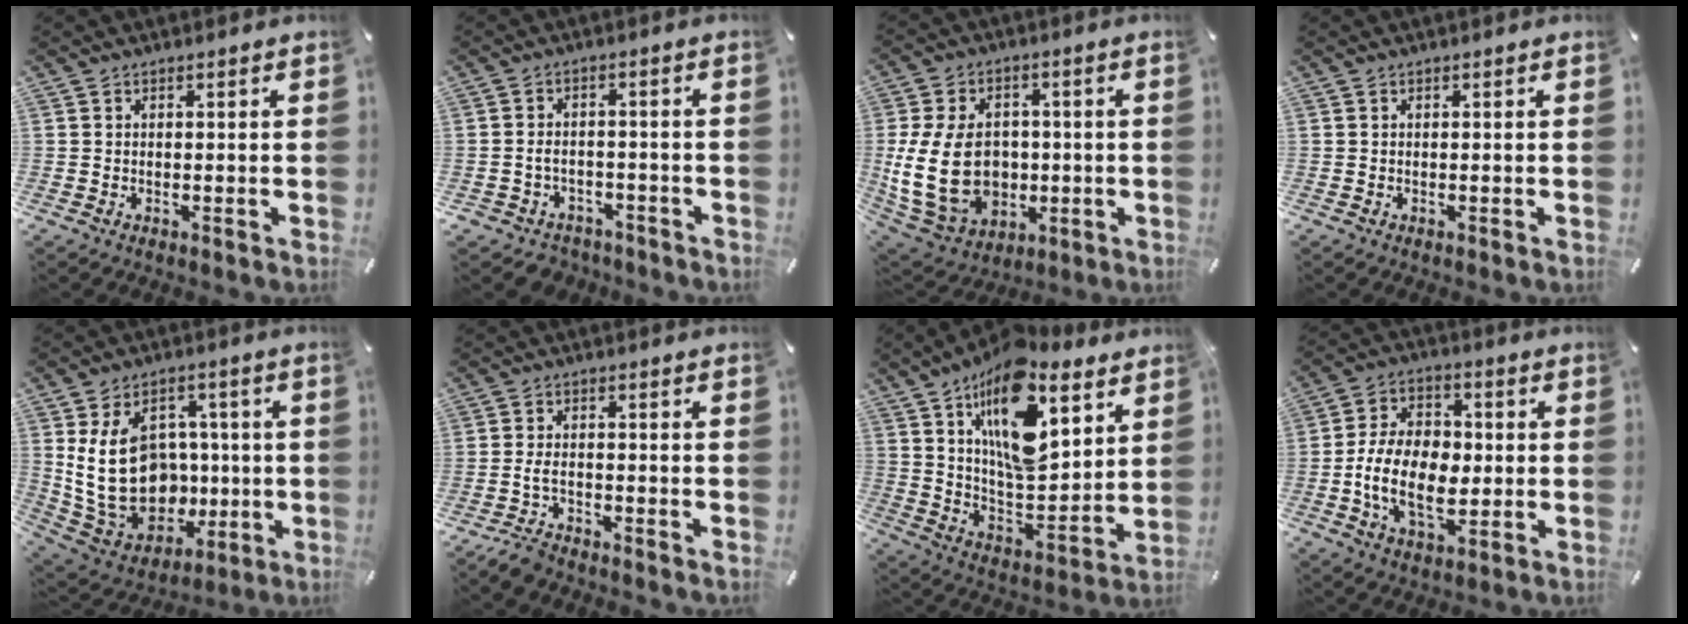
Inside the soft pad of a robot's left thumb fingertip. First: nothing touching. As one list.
[{"total": 3.8, "force": [-1.7, 3.1, 1.5], "torque": [-0.035, 0.004, -0.034]}, {"total": 18.6, "force": [-1.0, 13.8, 12.5], "torque": [-0.256, -0.004, -0.012]}, {"total": 0.0}, {"total": 20.0, "force": [1.0, 15.9, 12.0], "torque": [-0.224, -0.014, 0.028]}, {"total": 3.8, "force": [-2.7, 1.3, 2.3], "torque": [-0.055, 0.012, -0.054]}, {"total": 20.7, "force": [11.8, 10.1, 13.6], "torque": [-0.234, -0.064, 0.204]}, {"total": 14.4, "force": [-2.7, 9.5, 10.5], "torque": [-0.206, 0.009, -0.046]}]